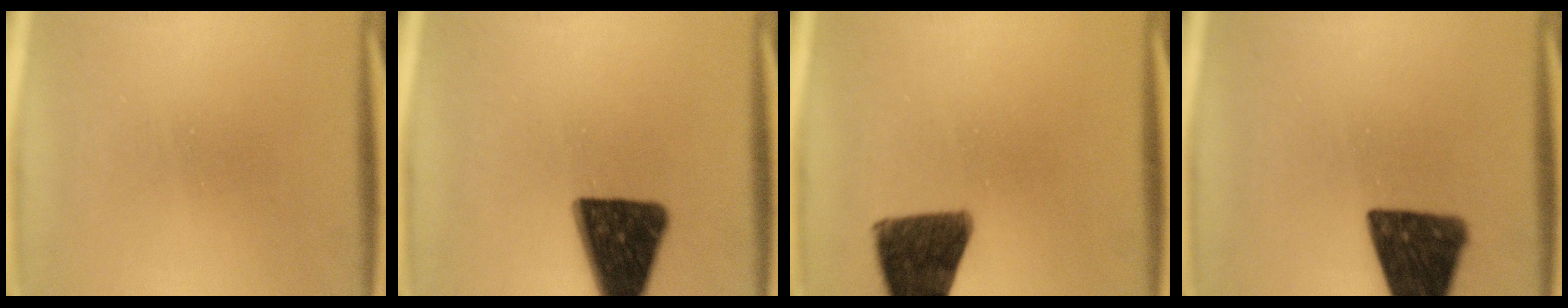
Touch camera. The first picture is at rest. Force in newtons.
{"total": 14.8}
{"total": 12.4}
{"total": 16.6}